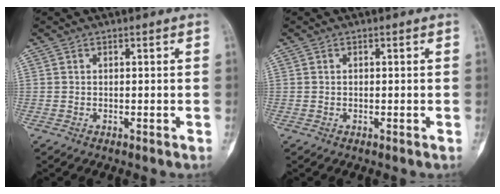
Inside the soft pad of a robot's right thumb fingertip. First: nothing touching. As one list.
[{"total": 0.0}]